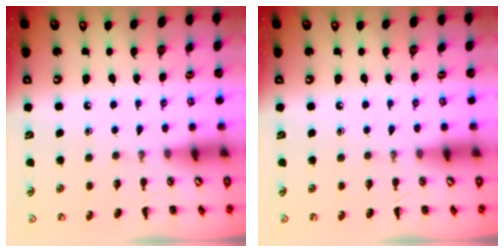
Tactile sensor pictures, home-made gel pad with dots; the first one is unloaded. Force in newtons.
{"total": 0.0}